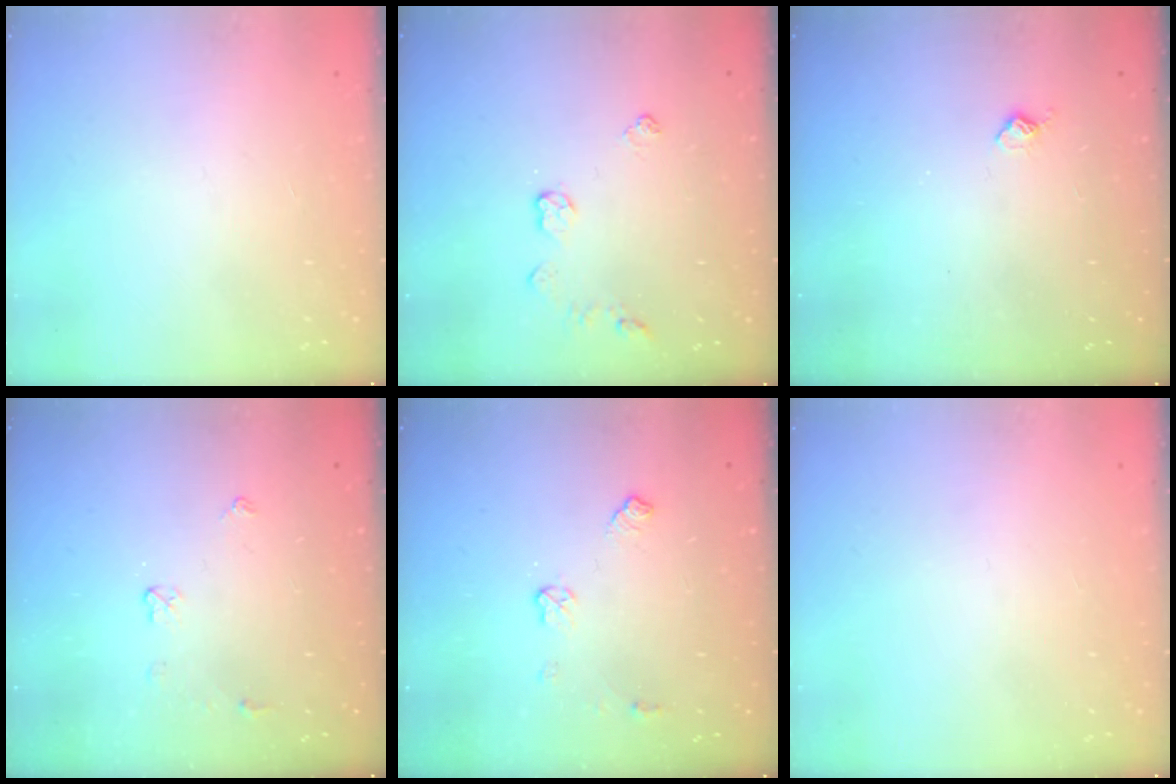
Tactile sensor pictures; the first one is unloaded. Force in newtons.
{"total": 4.7, "press": 4.6, "slide": 0.7}
{"total": 5.0, "press": 5.0, "slide": 0.8}
{"total": 3.6, "press": 3.5, "slide": 0.6}
{"total": 5.6, "press": 5.6, "slide": 1.0}
{"total": 0.0}